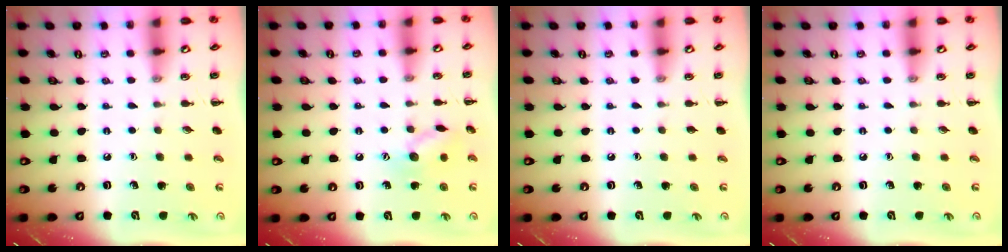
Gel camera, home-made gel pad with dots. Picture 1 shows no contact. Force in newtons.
{"total": 9.5, "press": 9.4, "slide": 0.7}
{"total": 0.0}
{"total": 0.0}